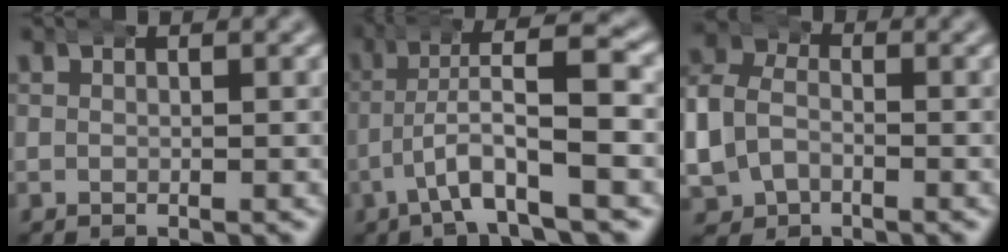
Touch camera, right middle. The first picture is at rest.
{"total": 6.6, "force": [-0.7, 1.8, 6.3], "torque": [-0.103, 0.011, -0.019]}
{"total": 7.1, "force": [-0.6, 6.4, 3.0], "torque": [-0.094, -0.019, -0.008]}